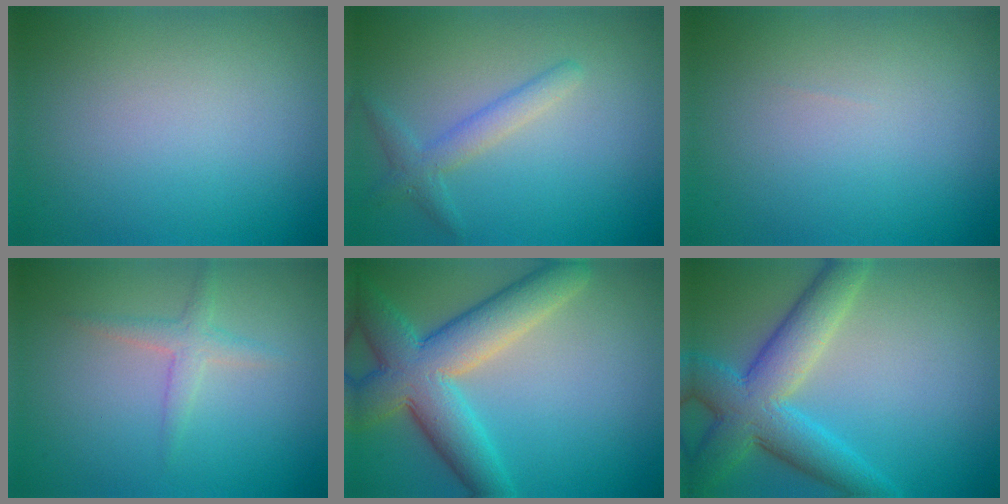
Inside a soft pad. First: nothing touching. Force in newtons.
{"total": 2.3, "press": 2.3, "slide": 0.1}
{"total": 0.0}
{"total": 1.9, "press": 1.9, "slide": 0.1}
{"total": 8.7, "press": 8.7, "slide": 0.4}
{"total": 7.6, "press": 7.6, "slide": 0.1}